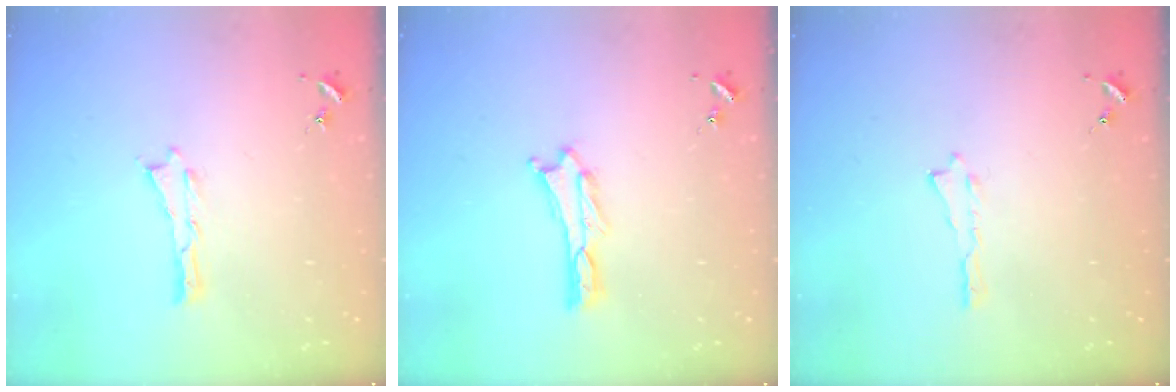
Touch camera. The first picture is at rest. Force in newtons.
{"total": 0.5, "press": 0.5, "slide": 0.2}
{"total": 0.0}